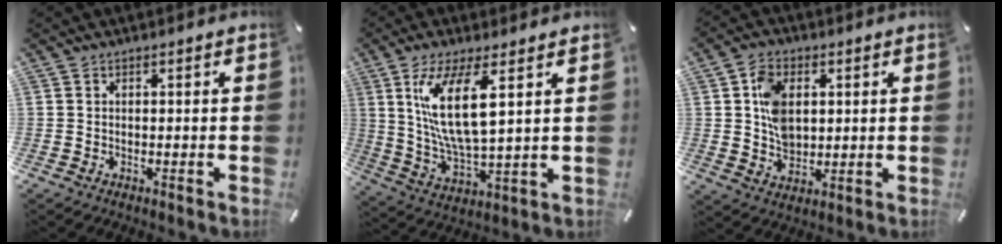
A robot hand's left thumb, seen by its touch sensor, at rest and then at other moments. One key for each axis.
{"total": 13.8, "fx": 5.2, "fy": 4.4, "fz": 12.0, "tx": -0.246, "ty": -0.013, "tz": 0.087}
{"total": 9.3, "fx": 1.8, "fy": 6.9, "fz": 5.9, "tx": -0.107, "ty": 0.007, "tz": 0.035}